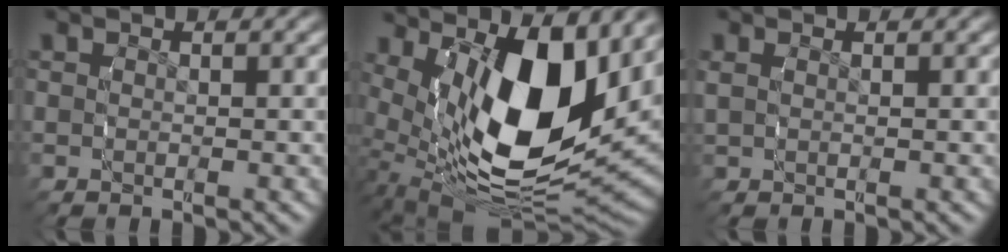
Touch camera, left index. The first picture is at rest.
{"total": 14.5, "force": [0.8, 7.9, 12.1], "torque": [-0.213, -0.033, 0.030]}
{"total": 0.6, "force": [0.4, 0.1, 0.4], "torque": [-0.010, 0.000, 0.012]}